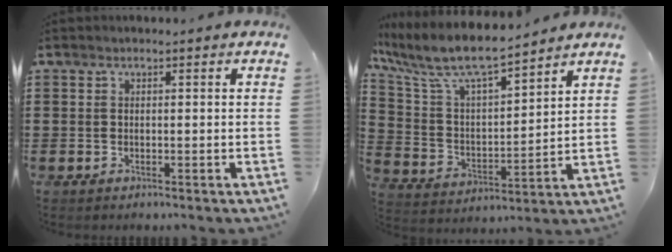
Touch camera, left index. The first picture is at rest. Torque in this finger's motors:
{"motor_torque": [1.48, -0.66, 0.38, 0.21]}